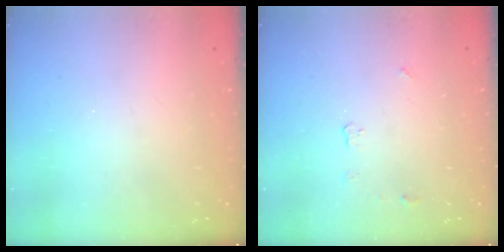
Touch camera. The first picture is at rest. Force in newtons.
{"total": 3.4, "press": 3.4, "slide": 0.5}